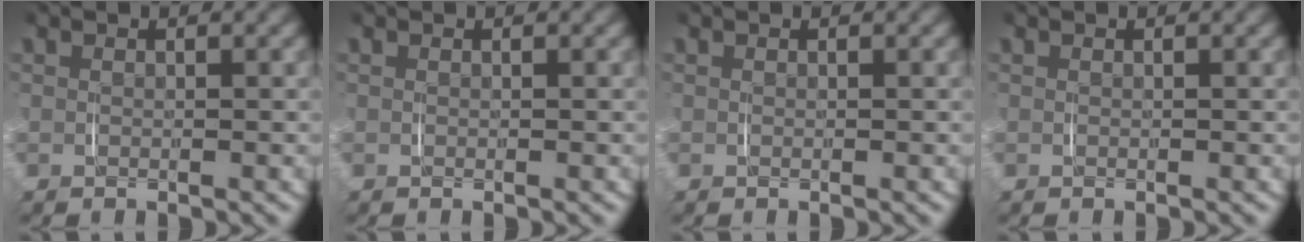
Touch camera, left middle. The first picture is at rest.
{"total": 0.0}
{"total": 0.0}
{"total": 0.0}